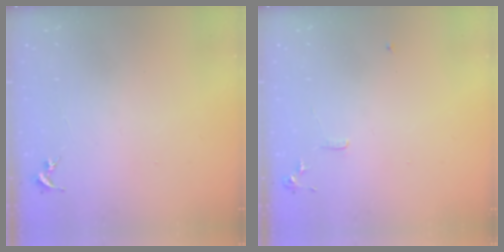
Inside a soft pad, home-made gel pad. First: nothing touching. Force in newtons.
{"total": 6.0, "press": 6.0, "slide": 0.7}